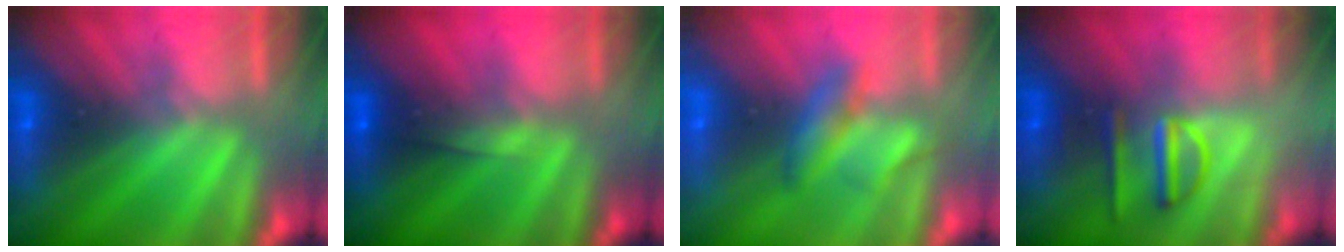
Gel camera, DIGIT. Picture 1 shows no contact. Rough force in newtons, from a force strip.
{"total": 4.6}
{"total": 2.2}
{"total": 2.9}